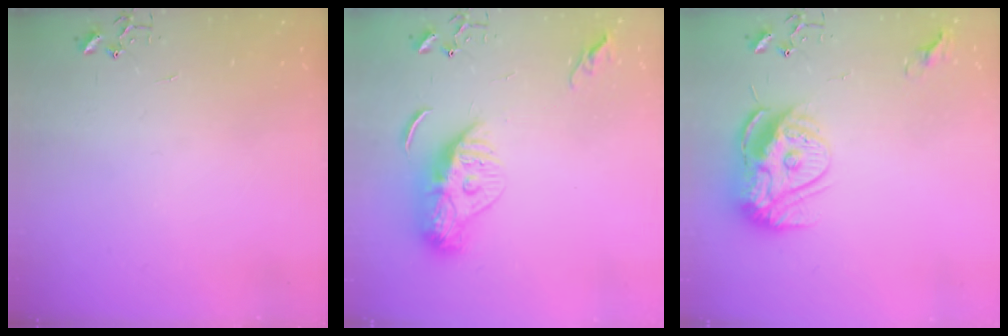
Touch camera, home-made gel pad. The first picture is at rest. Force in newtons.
{"total": 11.6, "press": 11.6, "slide": 0.9}
{"total": 15.6, "press": 15.6, "slide": 1.3}